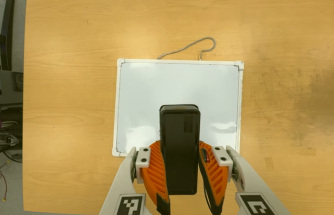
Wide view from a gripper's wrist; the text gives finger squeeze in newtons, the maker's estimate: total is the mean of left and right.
{"total": 7.8, "left": 6.5, "right": 9.1}